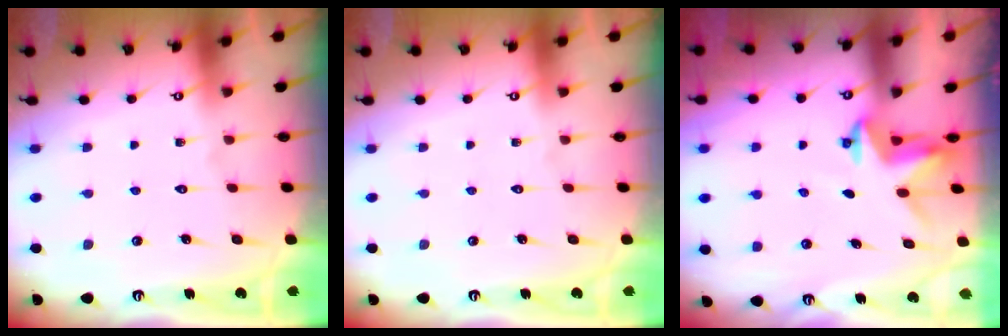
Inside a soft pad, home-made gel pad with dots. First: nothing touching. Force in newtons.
{"total": 0.0}
{"total": 3.1, "press": 3.1, "slide": 0.2}